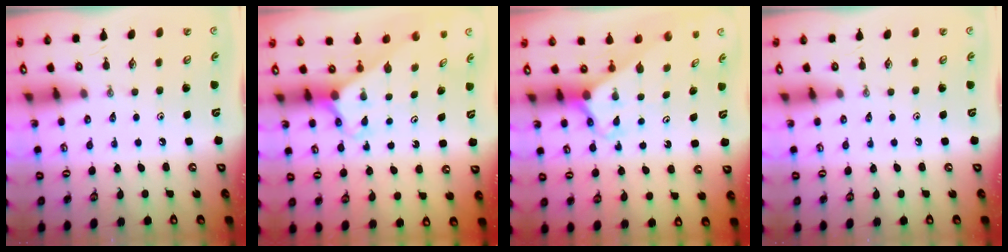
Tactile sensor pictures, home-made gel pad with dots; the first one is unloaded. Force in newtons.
{"total": 2.6, "press": 2.6, "slide": 0.2}
{"total": 2.6, "press": 2.6, "slide": 0.1}
{"total": 0.0}